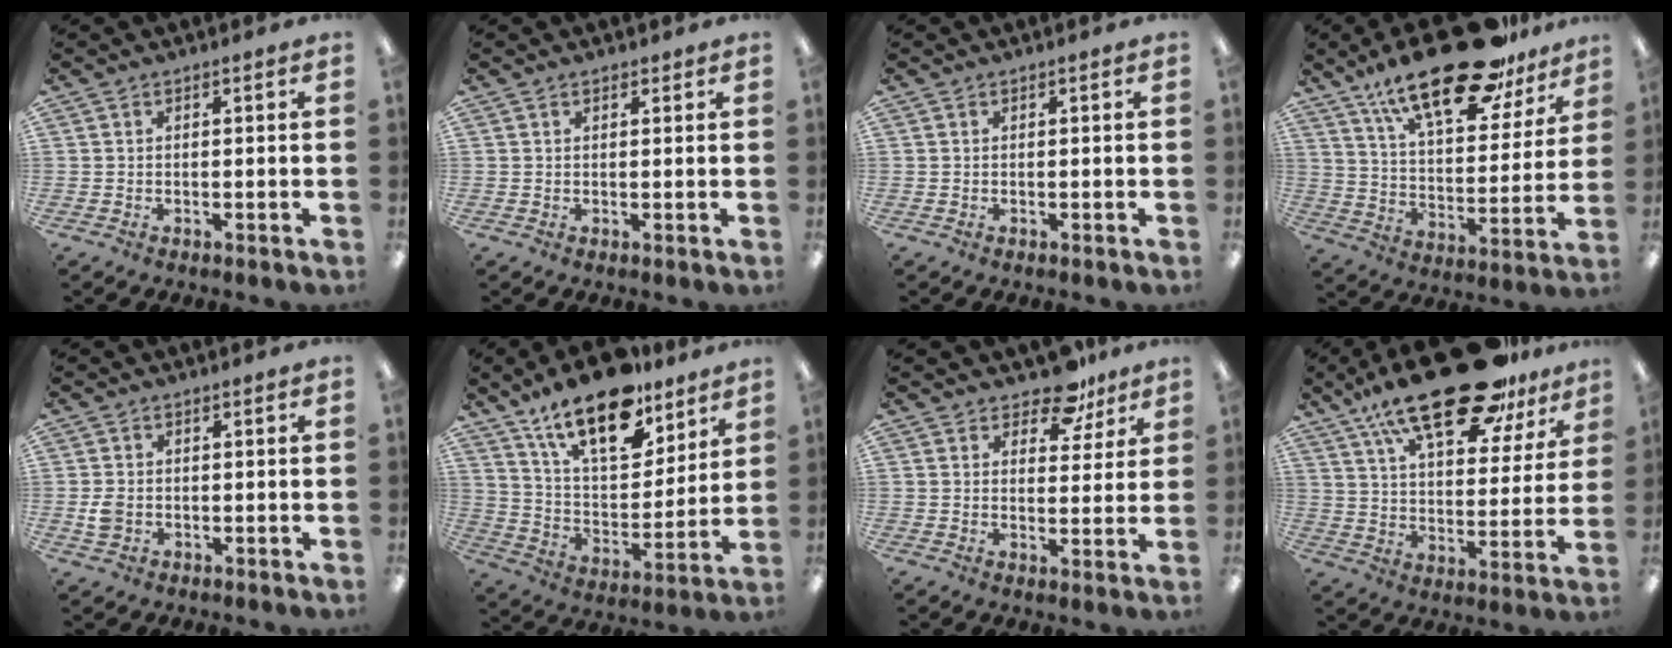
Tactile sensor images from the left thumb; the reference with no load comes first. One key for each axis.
{"total": 1.3, "fx": 0.9, "fy": 0.7, "fz": 0.7, "tx": -0.006, "ty": -0.003, "tz": 0.015}
{"total": 0.0}
{"total": 24.6, "fx": 17.3, "fy": 9.0, "fz": 14.9, "tx": -0.235, "ty": -0.102, "tz": 0.292}
{"total": 3.4, "fx": -0.4, "fy": 2.7, "fz": 2.0, "tx": -0.019, "ty": 0.000, "tz": -0.010}
{"total": 21.0, "fx": 14.6, "fy": 9.0, "fz": 12.3, "tx": -0.204, "ty": -0.086, "tz": 0.254}
{"total": 8.3, "fx": 6.7, "fy": 3.8, "fz": 3.0, "tx": -0.034, "ty": -0.043, "tz": 0.118}
{"total": 25.2, "fx": 17.2, "fy": 9.3, "fz": 15.9, "tx": -0.253, "ty": -0.096, "tz": 0.287}